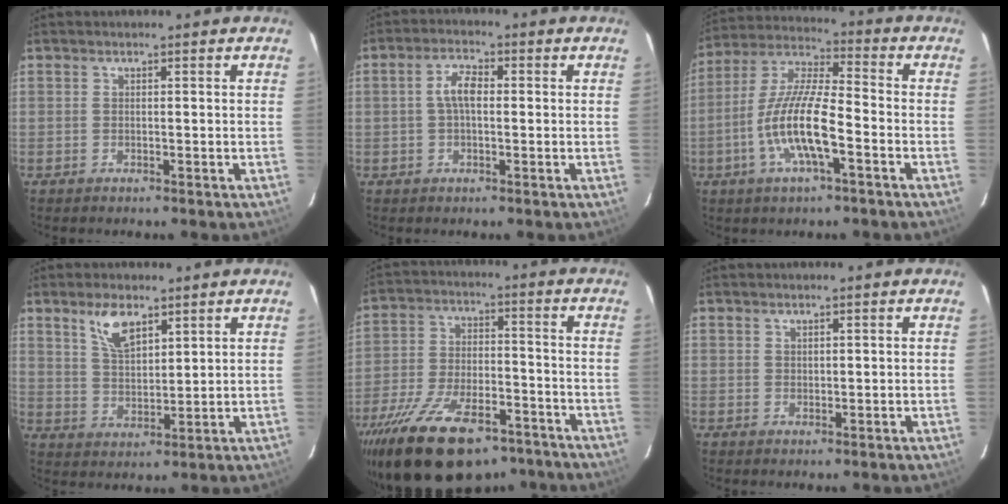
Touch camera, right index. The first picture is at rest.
{"total": 4.2, "force": [0.1, 2.0, 3.7], "torque": [-0.074, 0.012, 0.002]}
{"total": 13.2, "force": [-4.7, 3.0, 12.0], "torque": [-0.246, -0.004, -0.094]}
{"total": 7.1, "force": [4.5, 3.1, 4.6], "torque": [-0.082, 0.006, 0.089]}
{"total": 22.1, "force": [-15.4, 9.7, 12.5], "torque": [-0.247, -0.022, -0.244]}
{"total": 0.9, "force": [0.6, 0.6, 0.2], "torque": [-0.002, 0.002, 0.011]}